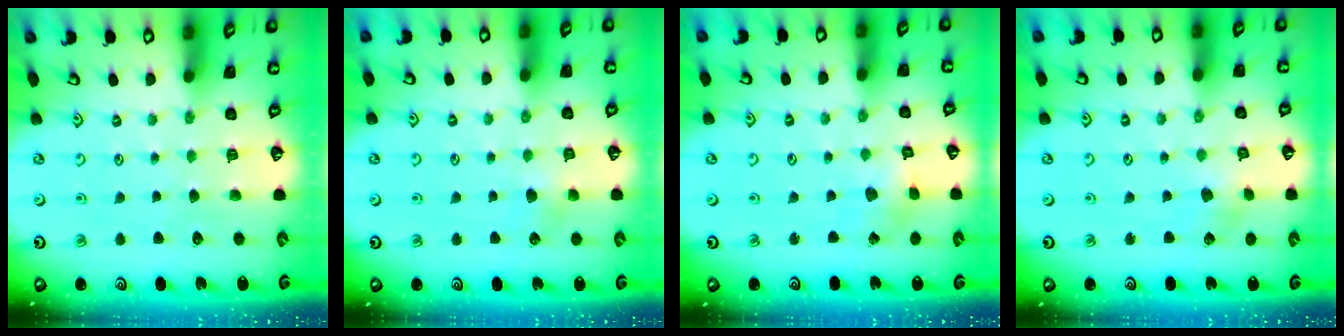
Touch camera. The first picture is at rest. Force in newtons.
{"total": 4.4, "press": 4.4, "slide": 0.5}
{"total": 2.9, "press": 2.9, "slide": 0.3}
{"total": 3.1, "press": 3.1, "slide": 0.5}